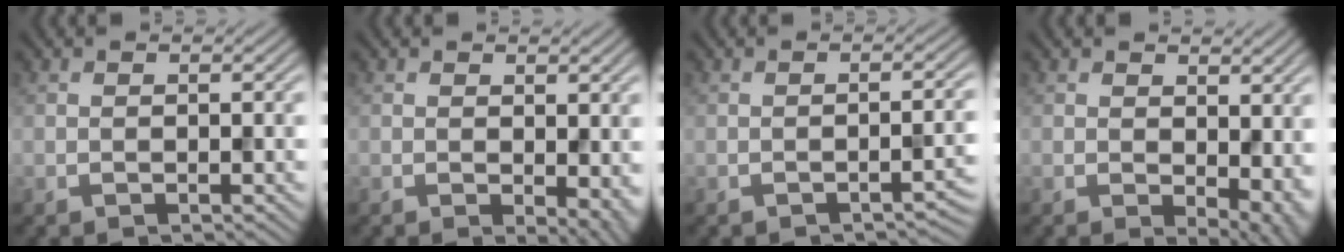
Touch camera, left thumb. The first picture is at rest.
{"total": 3.4, "force": [-0.2, 1.7, 3.0], "torque": [-0.032, -0.009, 0.001]}
{"total": 2.7, "force": [-1.6, 0.6, 2.0], "torque": [-0.024, 0.005, -0.028]}
{"total": 5.4, "force": [0.2, 3.0, 4.5], "torque": [-0.058, -0.014, 0.011]}